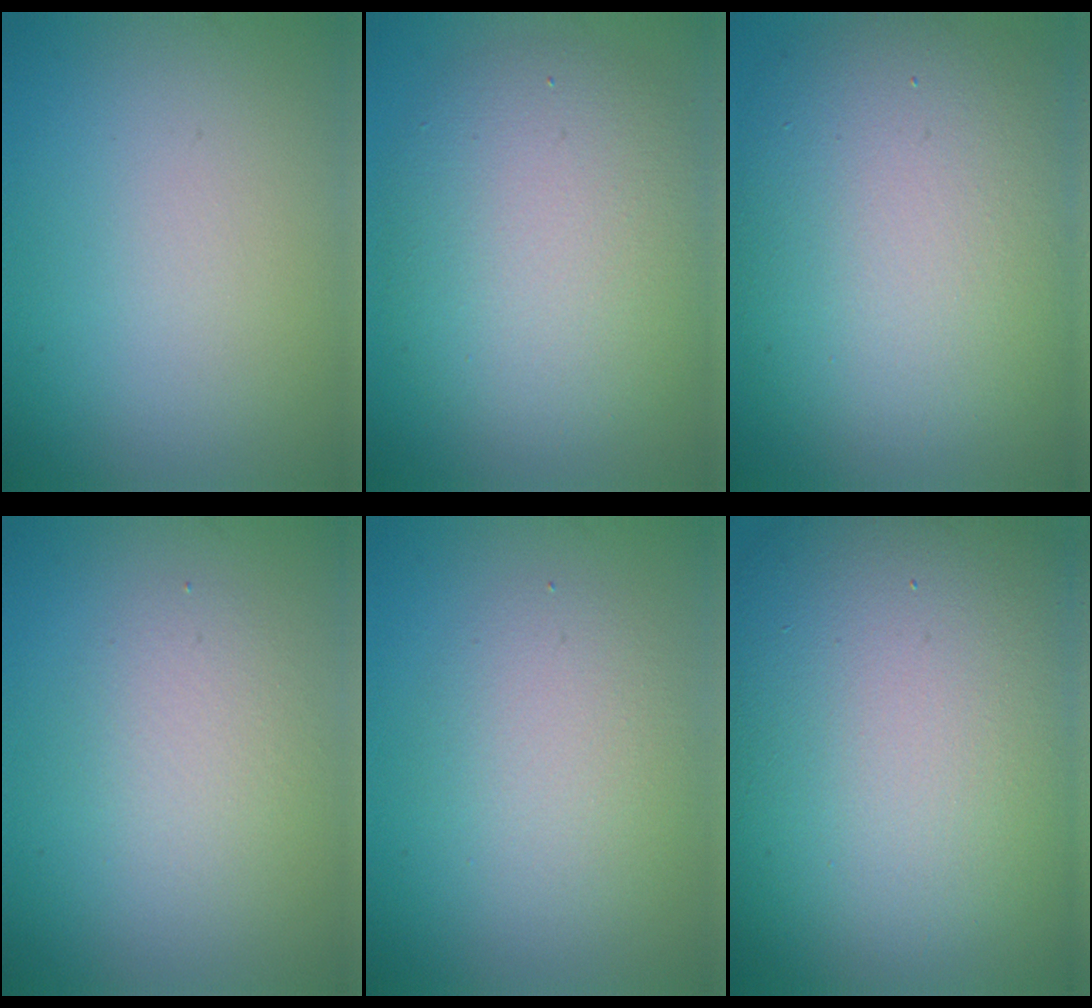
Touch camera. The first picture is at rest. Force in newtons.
{"total": 8.0, "press": 8.0, "slide": 0.4}
{"total": 13.0, "press": 13.0, "slide": 0.8}
{"total": 2.2, "press": 2.2, "slide": 0.1}
{"total": 3.2, "press": 3.2, "slide": 0.1}
{"total": 21.4, "press": 21.3, "slide": 1.1}